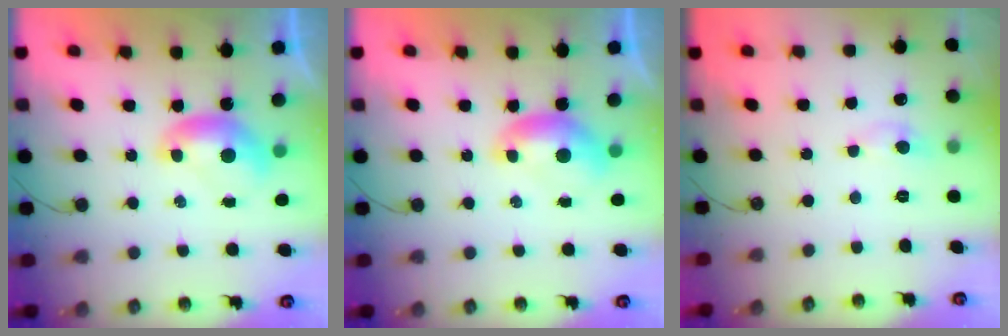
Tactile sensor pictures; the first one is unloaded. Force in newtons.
{"total": 0.0}
{"total": 1.6, "press": 1.5, "slide": 0.2}